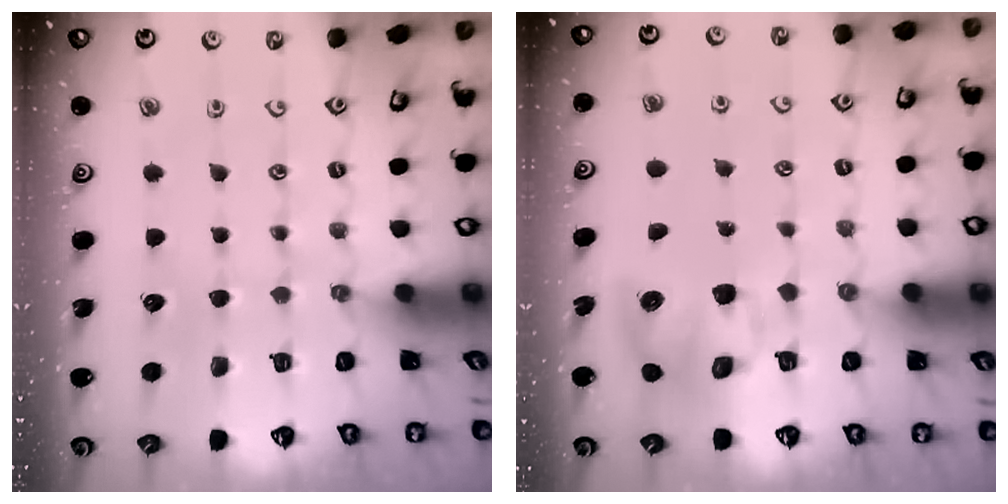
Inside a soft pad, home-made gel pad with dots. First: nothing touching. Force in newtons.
{"total": 8.9, "press": 8.8, "slide": 1.4}